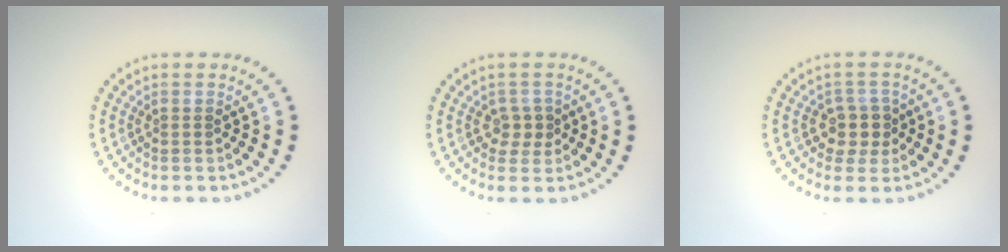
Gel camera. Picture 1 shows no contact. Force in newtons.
{"total": 1.9, "press": 1.8, "slide": 0.7}
{"total": 2.5, "press": 2.2, "slide": 1.2}